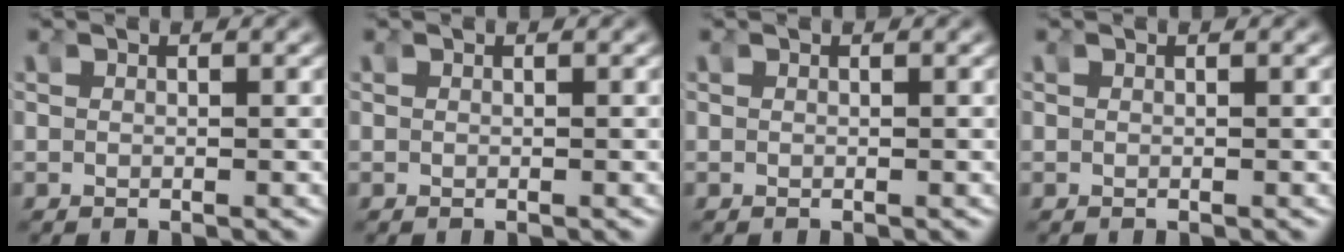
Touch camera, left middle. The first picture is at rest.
{"total": 0.0}
{"total": 0.0}
{"total": 0.0}